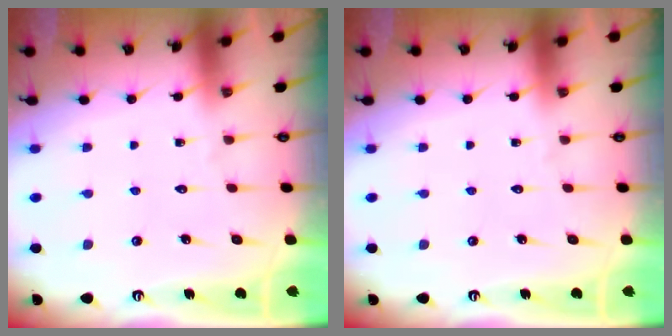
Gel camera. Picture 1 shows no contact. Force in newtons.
{"total": 0.0}